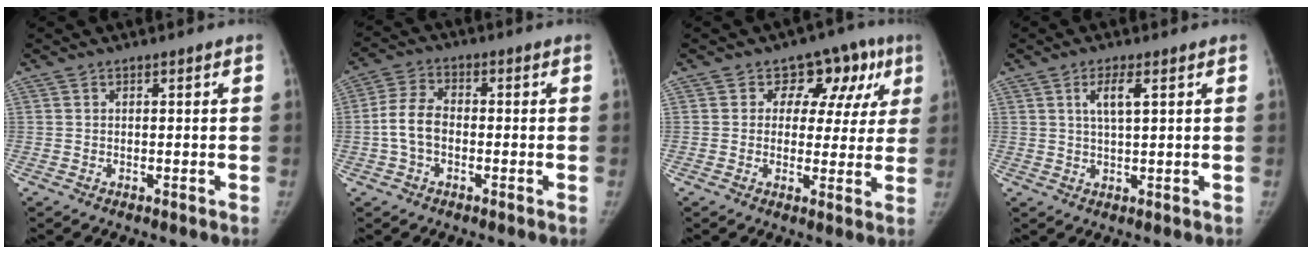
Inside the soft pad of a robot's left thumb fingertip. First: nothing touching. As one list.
[{"total": 6.7, "force": [-1.4, 4.4, 4.9], "torque": [-0.096, 0.020, -0.036]}, {"total": 10.2, "force": [4.3, 7.7, 5.1], "torque": [0.005, 0.000, 0.047]}, {"total": 4.1, "force": [1.6, 1.1, 3.7], "torque": [-0.070, -0.003, 0.031]}]